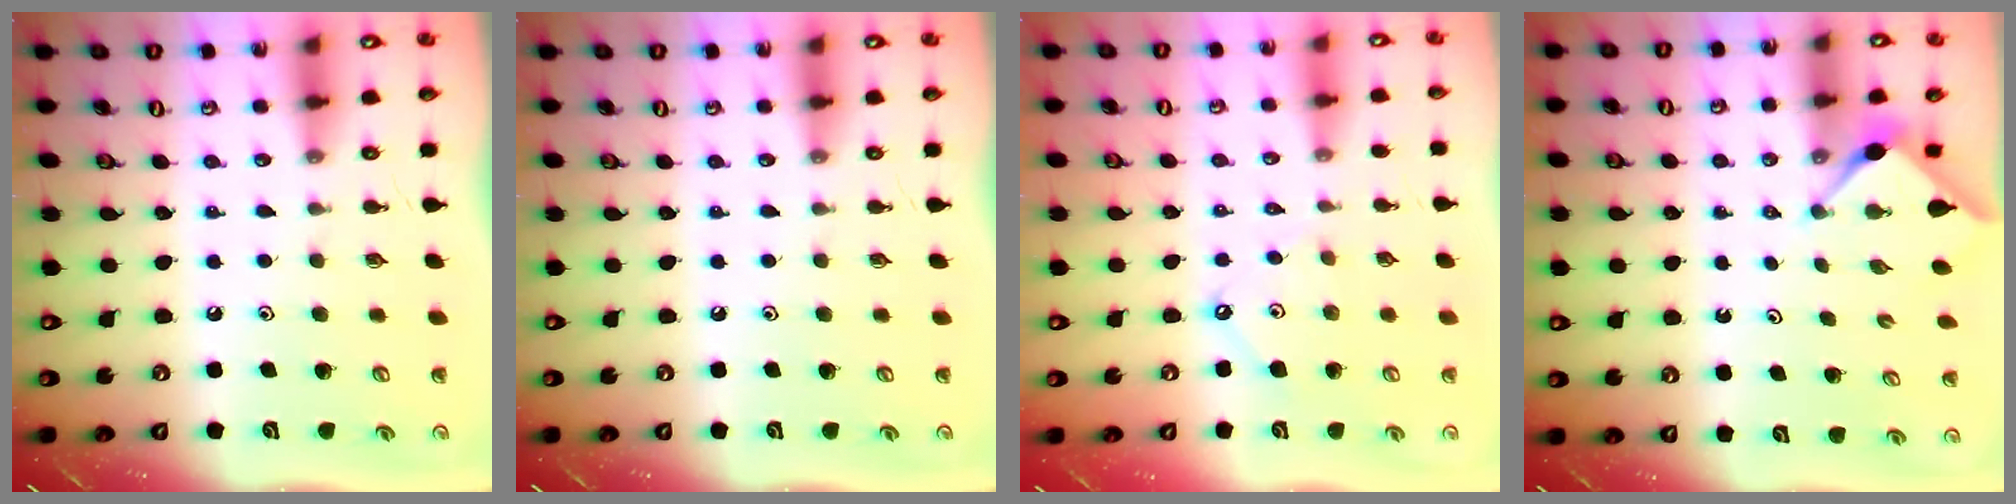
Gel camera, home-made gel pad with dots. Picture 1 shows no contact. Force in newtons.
{"total": 0.0}
{"total": 4.1, "press": 4.1, "slide": 0.5}
{"total": 2.9, "press": 2.9, "slide": 0.4}